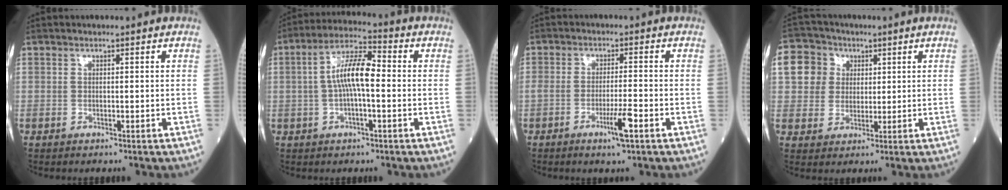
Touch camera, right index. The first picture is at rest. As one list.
[{"total": 8.4, "force": [0.0, 2.1, 8.1], "torque": [-0.158, 0.024, -0.005]}, {"total": 4.4, "force": [-2.2, -0.1, 3.8], "torque": [-0.069, -0.007, -0.040]}, {"total": 7.4, "force": [2.1, 6.8, 1.9], "torque": [-0.051, 0.030, 0.040]}]